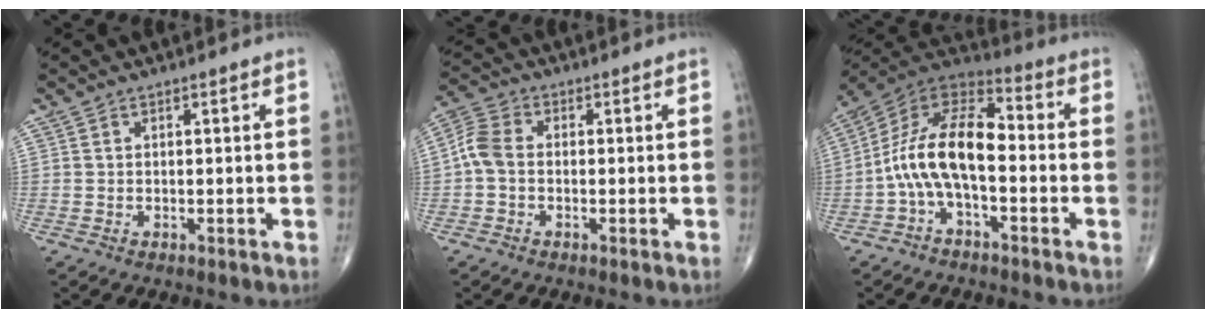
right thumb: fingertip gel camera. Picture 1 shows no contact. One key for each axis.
{"total": 5.3, "fx": -0.5, "fy": 3.6, "fz": 3.8, "tx": -0.084, "ty": 0.015, "tz": -0.022}
{"total": 14.3, "fx": -2.5, "fy": 6.9, "fz": 12.3, "tx": -0.220, "ty": 0.056, "tz": -0.057}